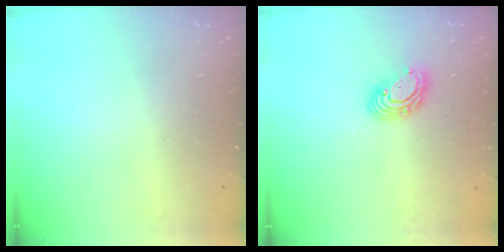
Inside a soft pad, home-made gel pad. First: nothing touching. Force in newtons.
{"total": 8.8, "press": 8.6, "slide": 1.7}